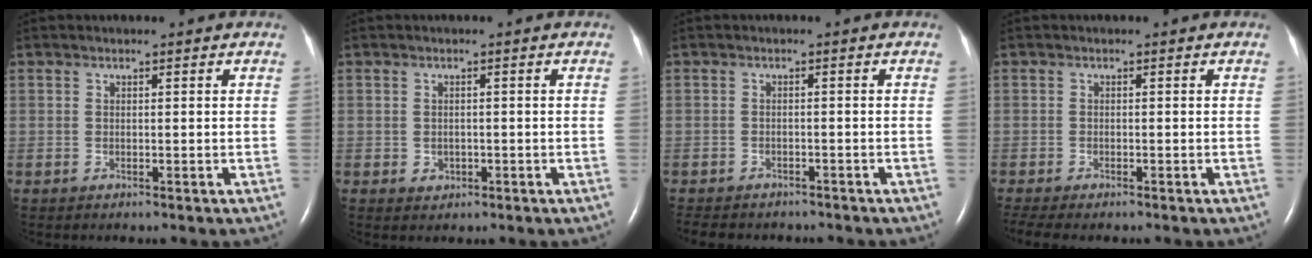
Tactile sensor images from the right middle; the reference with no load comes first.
{"total": 1.5, "force": [-0.4, 1.3, 0.7], "torque": [-0.013, 0.002, -0.001]}
{"total": 9.3, "force": [-7.9, 3.5, 3.4], "torque": [-0.066, -0.001, -0.100]}
{"total": 5.9, "force": [-4.8, 1.5, 3.0], "torque": [-0.053, -0.009, -0.072]}